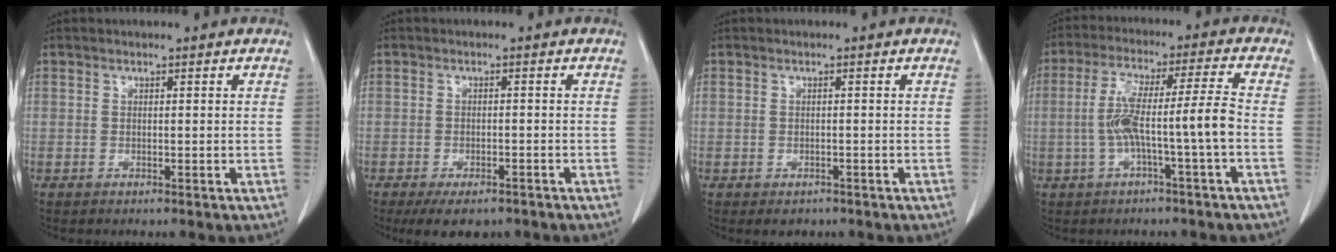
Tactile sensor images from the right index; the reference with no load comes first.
{"total": 5.7, "force": [-4.3, 2.6, 2.8], "torque": [-0.038, -0.004, -0.060]}
{"total": 1.9, "force": [-1.2, 1.4, 0.6], "torque": [-0.005, 0.002, -0.009]}
{"total": 9.4, "force": [-2.0, -0.6, 9.1], "torque": [-0.177, 0.025, -0.033]}